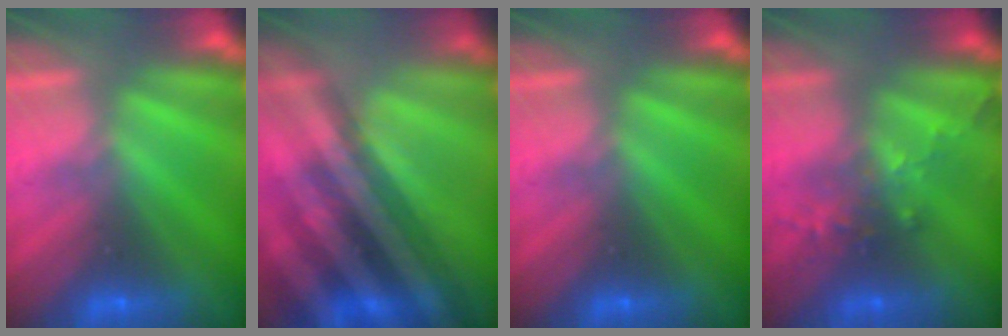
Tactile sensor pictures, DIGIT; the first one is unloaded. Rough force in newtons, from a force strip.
{"total": 3.4}
{"total": 0.0}
{"total": 2.8}